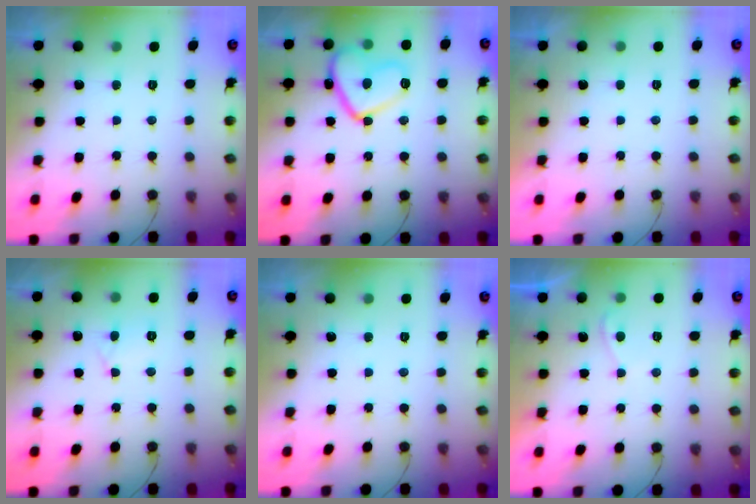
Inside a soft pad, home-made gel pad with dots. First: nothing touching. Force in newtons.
{"total": 13.4, "press": 13.3, "slide": 1.2}
{"total": 2.3, "press": 2.3, "slide": 0.4}
{"total": 5.0, "press": 4.9, "slide": 0.6}
{"total": 0.0}
{"total": 1.2, "press": 1.0, "slide": 0.6}